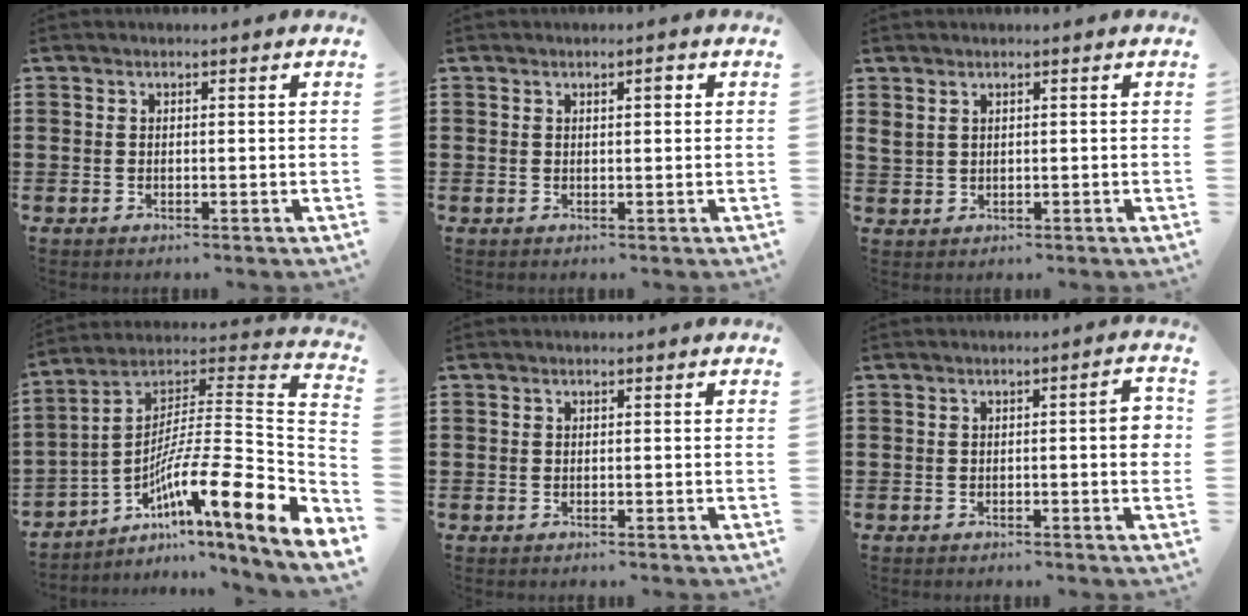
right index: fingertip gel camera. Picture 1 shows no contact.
{"total": 1.3, "force": [0.5, 0.3, 1.2], "torque": [-0.022, 0.006, 0.006]}
{"total": 1.2, "force": [1.0, 0.5, 0.5], "torque": [-0.014, 0.001, 0.018]}
{"total": 12.7, "force": [-5.6, 0.2, 11.4], "torque": [-0.169, -0.042, -0.115]}
{"total": 0.0}
{"total": 3.3, "force": [-0.5, 0.7, 3.2], "torque": [-0.037, -0.003, -0.014]}